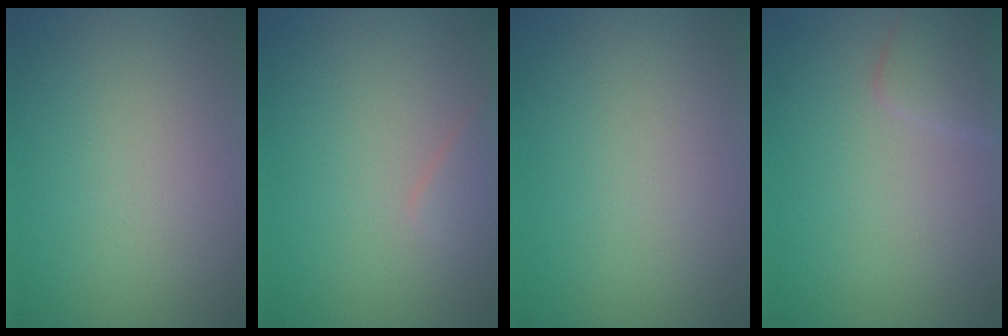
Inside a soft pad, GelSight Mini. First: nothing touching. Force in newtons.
{"total": 1.3, "press": 1.3, "slide": 0.1}
{"total": 0.0}
{"total": 2.2, "press": 2.2, "slide": 0.1}